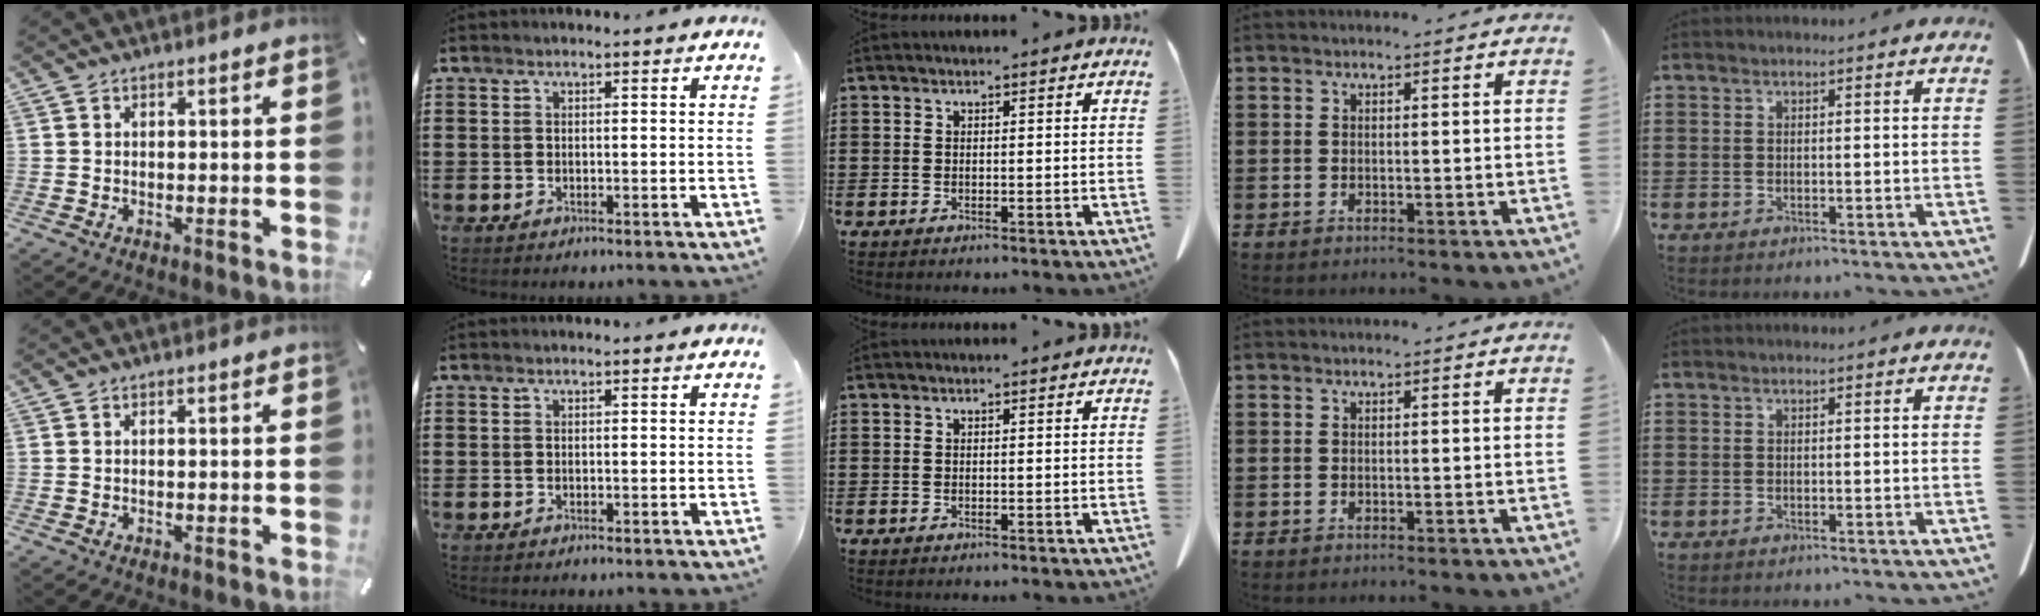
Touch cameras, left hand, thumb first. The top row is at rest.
{}